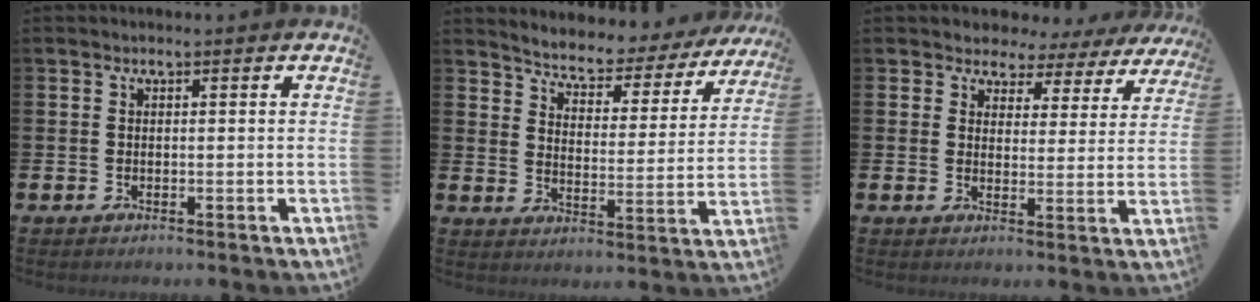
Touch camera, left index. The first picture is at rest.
{"total": 4.7, "force": [4.4, 1.3, 0.7], "torque": [-0.045, -0.038, 0.070]}
{"total": 3.3, "force": [2.7, 1.9, -0.2], "torque": [-0.015, -0.026, 0.040]}